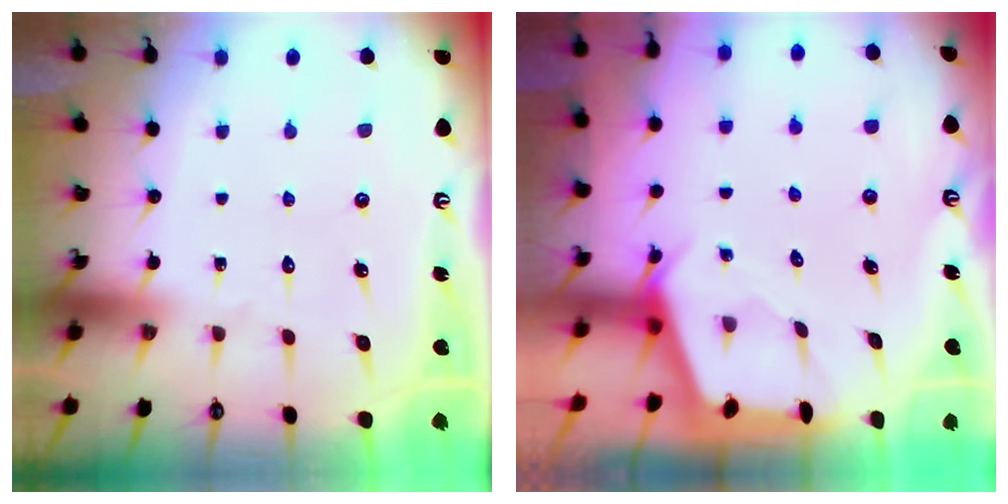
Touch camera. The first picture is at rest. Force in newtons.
{"total": 2.5, "press": 2.5, "slide": 0.2}